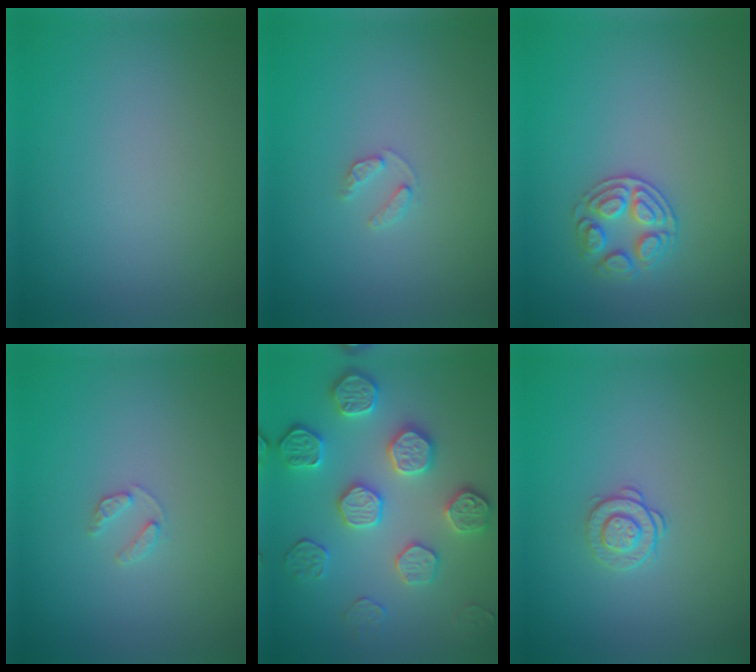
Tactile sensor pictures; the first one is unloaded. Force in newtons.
{"total": 1.1, "press": 1.1, "slide": 0.2}
{"total": 2.6, "press": 2.6, "slide": 0.4}
{"total": 1.1, "press": 1.1, "slide": 0.2}
{"total": 4.5, "press": 4.3, "slide": 1.2}
{"total": 1.6, "press": 1.2, "slide": 1.0}